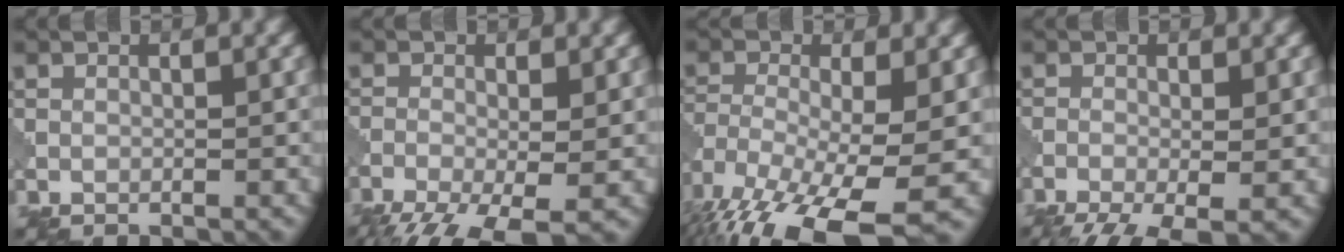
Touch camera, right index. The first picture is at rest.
{"total": 8.6, "force": [-5.1, 2.9, 6.3], "torque": [-0.125, -0.035, -0.086]}
{"total": 14.3, "force": [-8.1, 5.0, 10.7], "torque": [-0.218, -0.022, -0.126]}
{"total": 6.2, "force": [-3.6, 1.9, 4.7], "torque": [-0.091, -0.018, -0.062]}